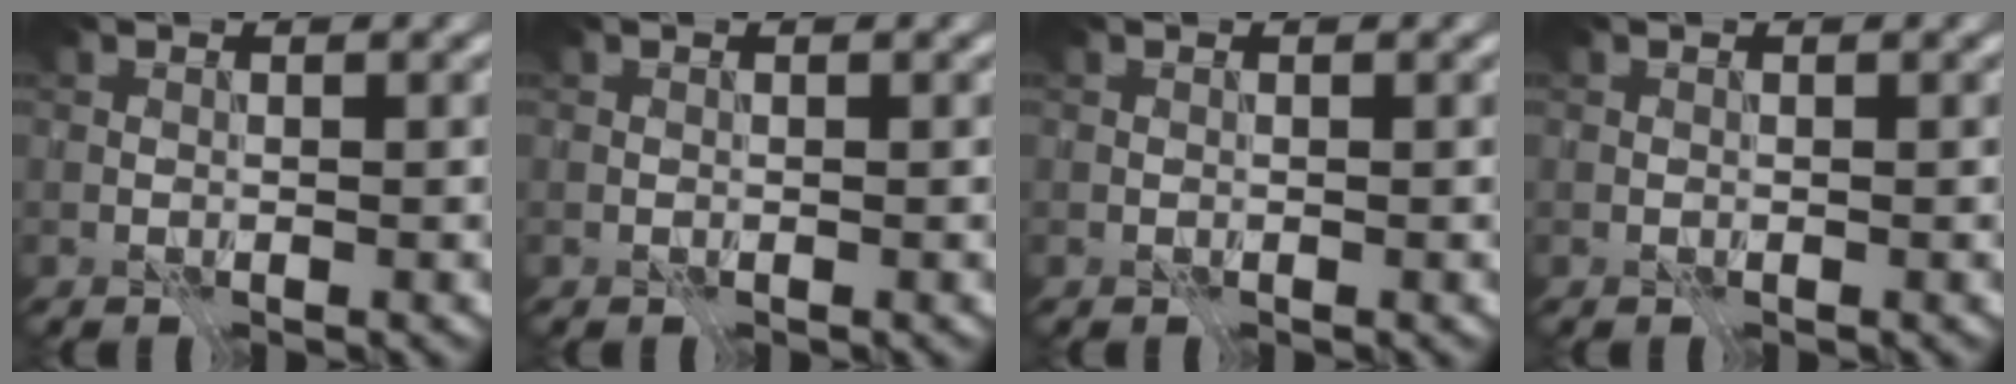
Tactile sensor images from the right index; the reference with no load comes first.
{"total": 0.0}
{"total": 0.0}
{"total": 0.0}